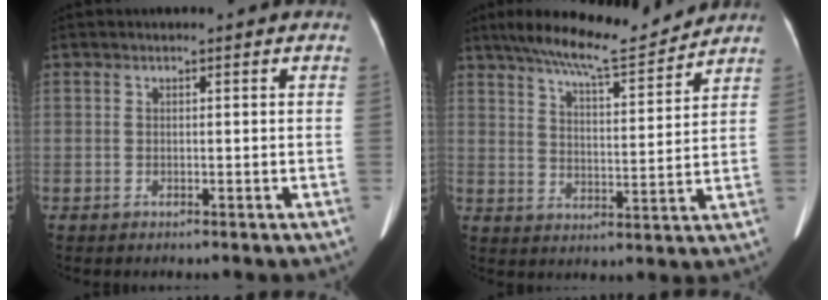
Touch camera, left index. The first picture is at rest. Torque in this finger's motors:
{"motor_torque": [0.11, -0.19, 0.01, 0.02]}